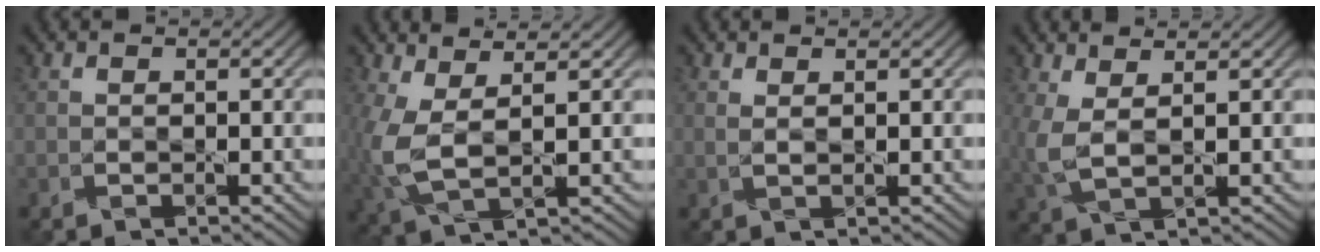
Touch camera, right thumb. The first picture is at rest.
{"total": 6.4, "force": [0.8, 2.9, 5.7], "torque": [-0.153, -0.002, 0.016]}
{"total": 1.2, "force": [0.8, 0.3, 1.0], "torque": [-0.022, 0.004, 0.012]}
{"total": 4.4, "force": [1.5, 1.7, 3.8], "torque": [-0.105, 0.000, 0.029]}